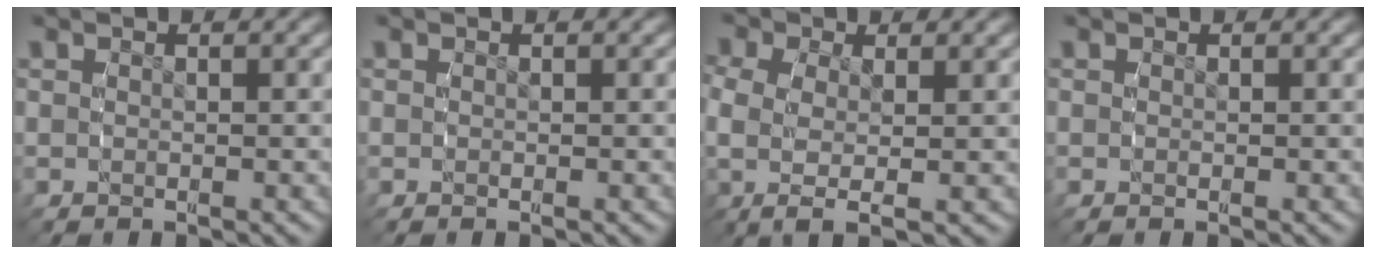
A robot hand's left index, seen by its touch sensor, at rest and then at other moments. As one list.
[{"total": 0.0}, {"total": 5.1, "force": [-0.2, 3.0, 4.2], "torque": [-0.104, -0.022, 0.009]}, {"total": 0.0}]